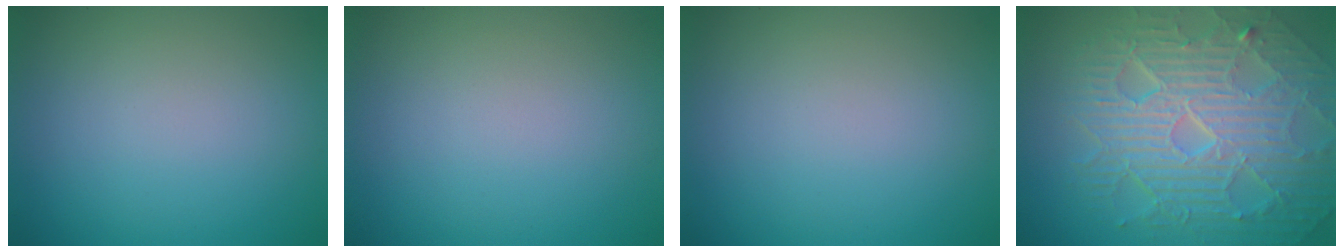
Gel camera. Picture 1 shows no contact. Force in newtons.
{"total": 0.0}
{"total": 0.0}
{"total": 10.1, "press": 6.5, "slide": 7.7}